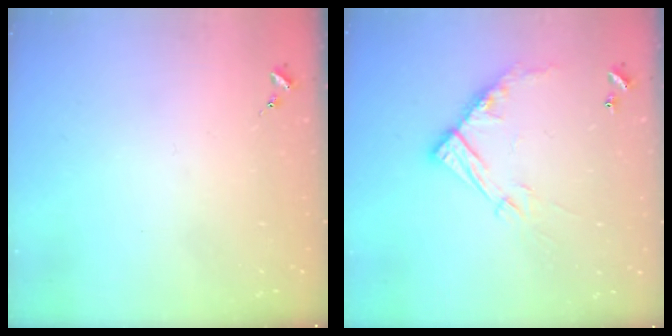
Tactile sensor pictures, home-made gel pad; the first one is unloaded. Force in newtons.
{"total": 15.4, "press": 15.3, "slide": 1.3}